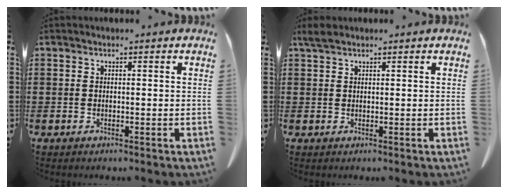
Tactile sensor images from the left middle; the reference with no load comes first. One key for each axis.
{"total": 1.6, "fx": 1.2, "fy": 0.5, "fz": 1.0, "tx": -0.023, "ty": 0.004, "tz": 0.022}